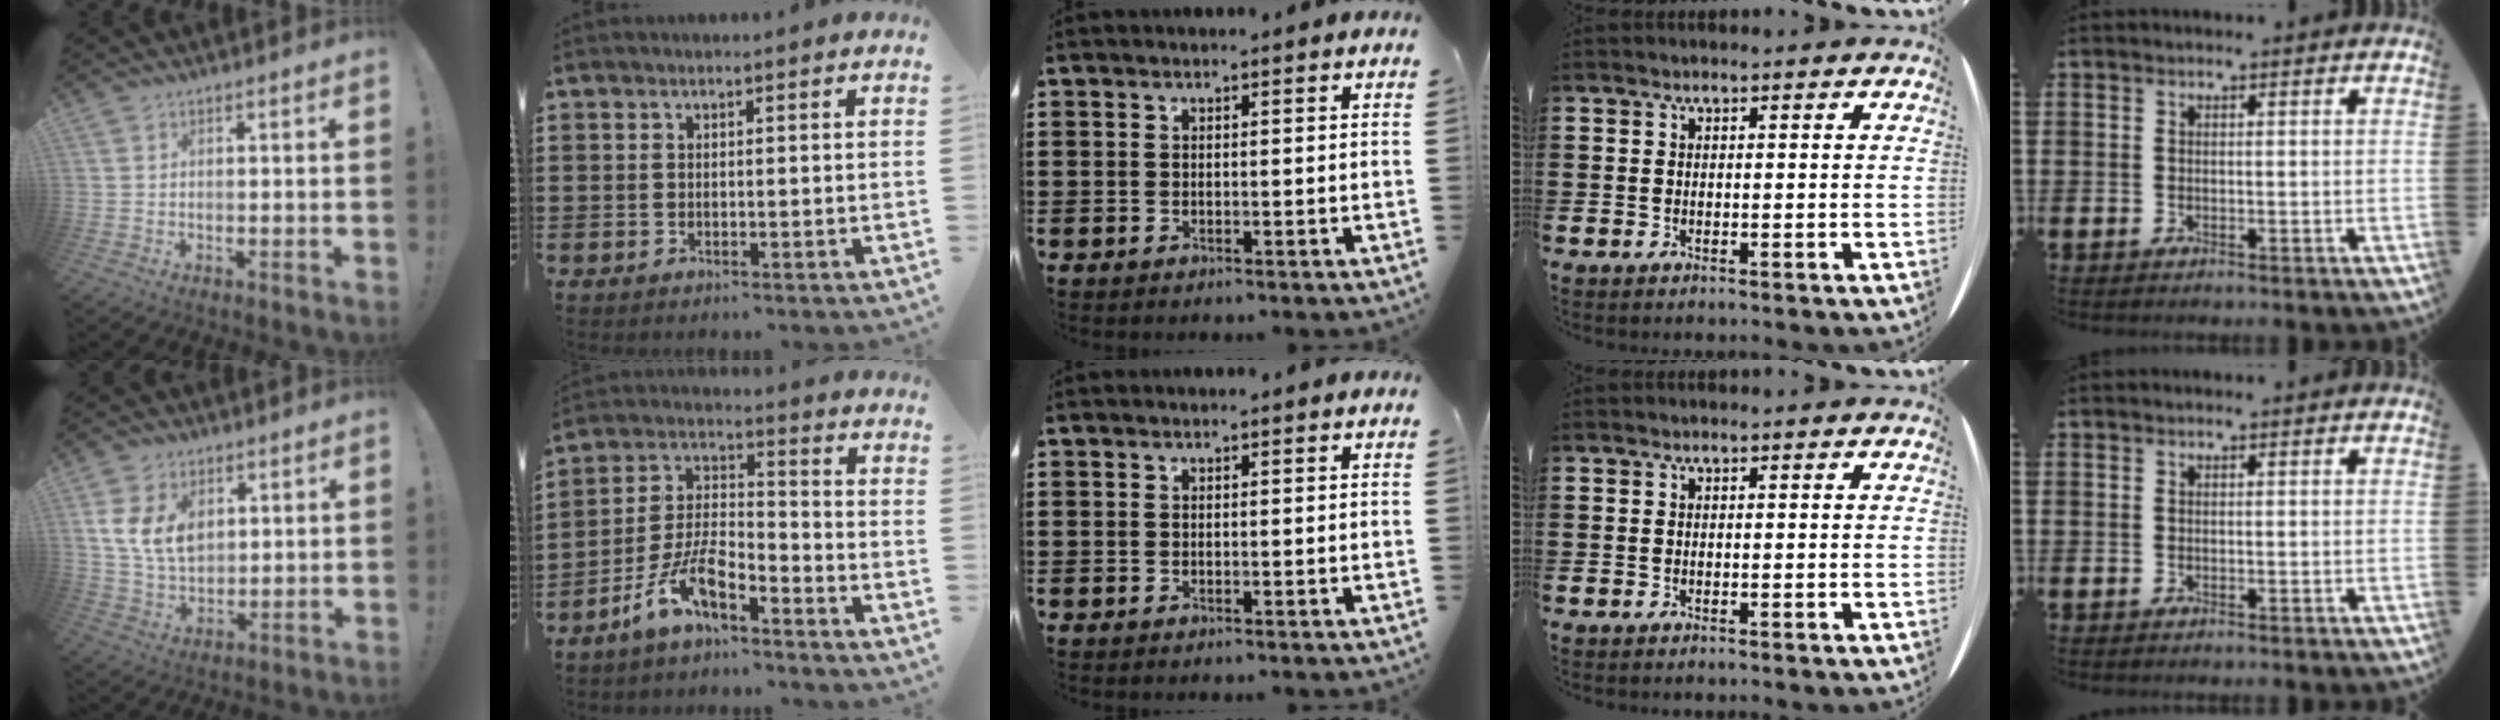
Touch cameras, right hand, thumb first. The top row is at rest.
{"thumb": {"total": 11.3, "force": [3.8, 7.9, 7.1], "torque": [-0.123, -0.010, 0.073]}, "index": {"total": 8.9, "force": [-6.4, 3.2, 5.3], "torque": [-0.124, 0.001, -0.126]}}